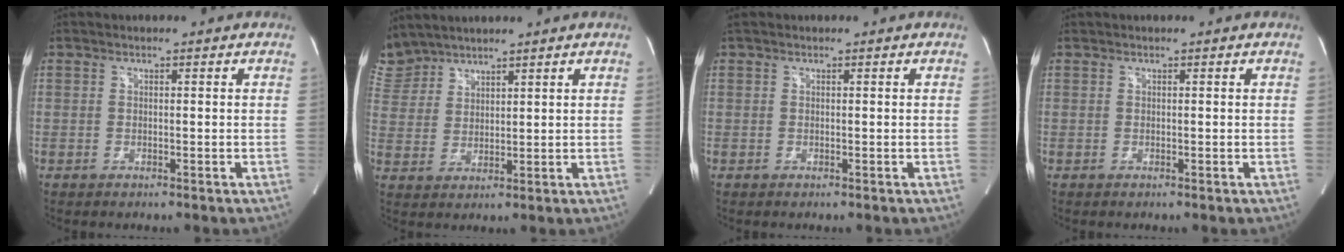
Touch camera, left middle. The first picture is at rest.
{"total": 6.6, "force": [6.3, 2.2, 0.1], "torque": [-0.016, 0.016, 0.138]}
{"total": 0.5, "force": [0.4, 0.3, 0.1], "torque": [-0.007, 0.013, 0.007]}
{"total": 0.0}